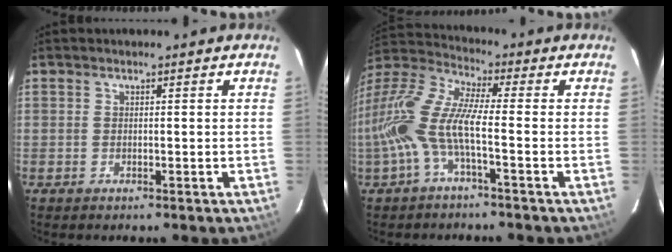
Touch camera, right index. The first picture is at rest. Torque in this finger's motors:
{"motor_torque": [1.29, -0.85, 0.88, 0.21]}